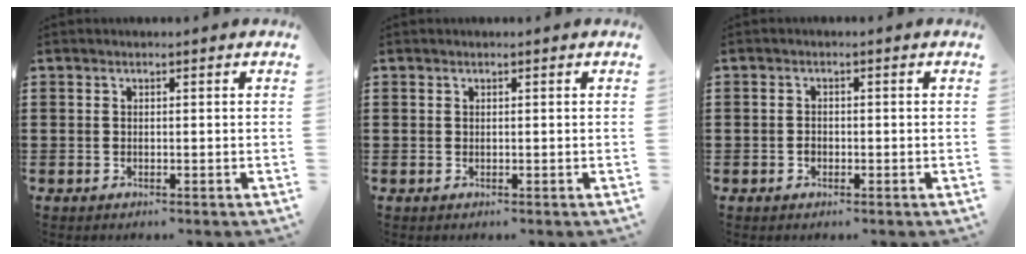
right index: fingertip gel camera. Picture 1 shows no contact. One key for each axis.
{"total": 0.0}
{"total": 0.9, "fx": -0.4, "fy": 0.7, "fz": 0.5, "tx": -0.011, "ty": 0.002, "tz": -0.008}